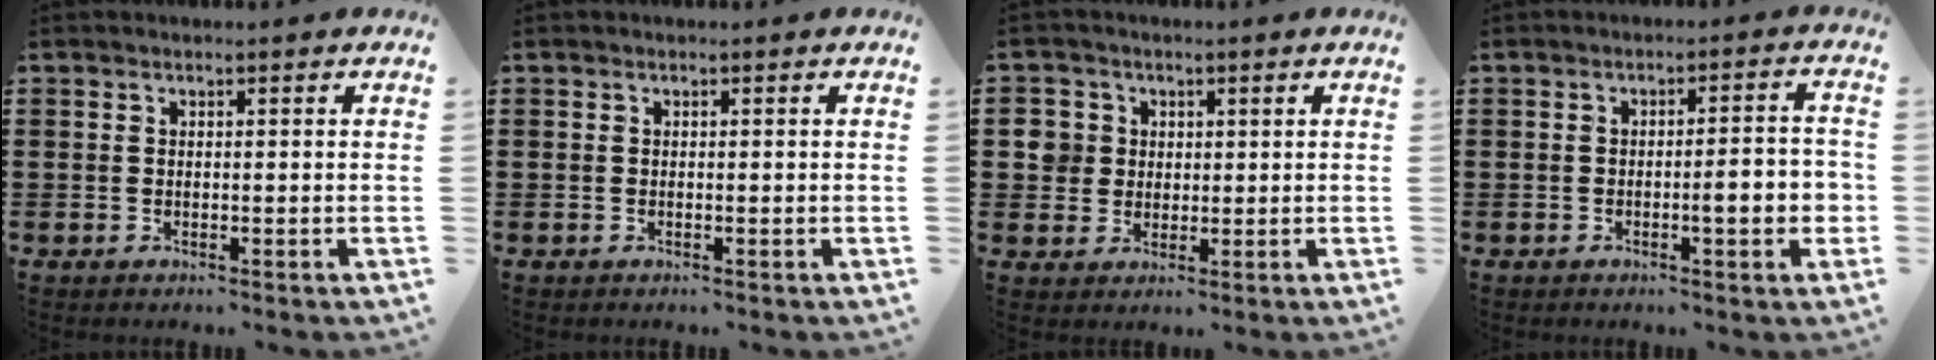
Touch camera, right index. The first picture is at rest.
{"total": 0.0}
{"total": 4.3, "force": [0.8, 4.1, 0.9], "torque": [-0.037, 0.015, 0.015]}
{"total": 5.1, "force": [-1.0, 0.7, 4.9], "torque": [-0.065, -0.007, -0.020]}